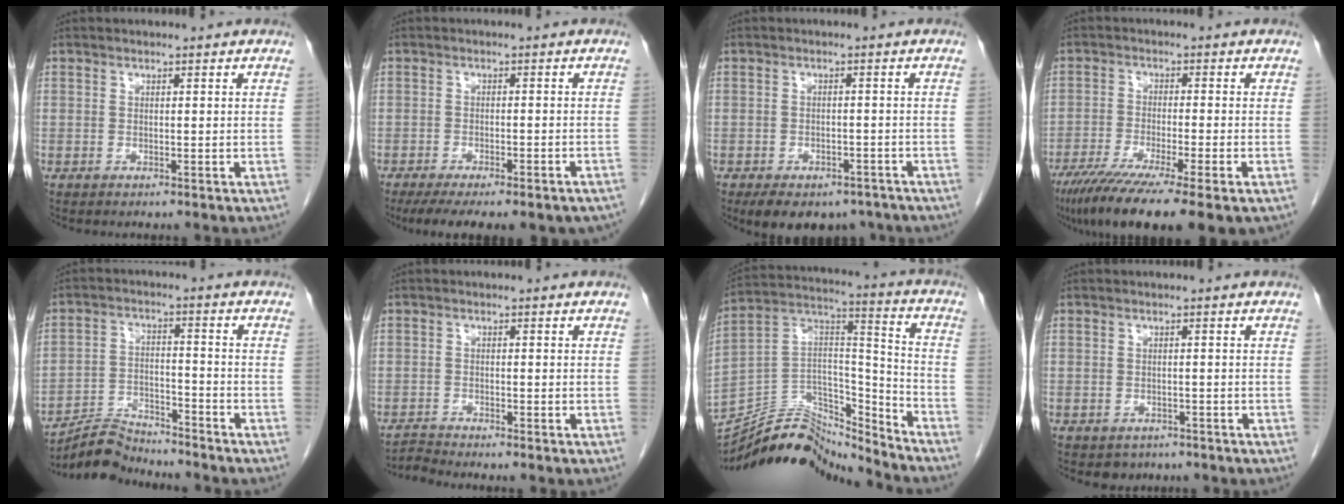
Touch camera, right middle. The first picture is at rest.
{"total": 14.1, "force": [-11.1, 3.6, 7.9], "torque": [-0.112, -0.015, -0.144]}
{"total": 10.9, "force": [-8.0, 6.0, 4.4], "torque": [-0.073, 0.004, -0.103]}
{"total": 14.4, "force": [-9.9, 0.9, 10.4], "torque": [-0.158, -0.039, -0.160]}
{"total": 6.9, "force": [-6.8, 0.7, -0.3], "torque": [0.002, 0.006, -0.121]}
{"total": 1.9, "force": [-1.6, -0.7, -0.5], "torque": [0.011, -0.013, -0.031]}
{"total": 16.9, "force": [-16.4, 3.2, 2.7], "torque": [-0.042, 0.060, -0.284]}
{"total": 2.5, "force": [-1.8, 1.8, 0.4], "torque": [-0.008, 0.004, -0.020]}